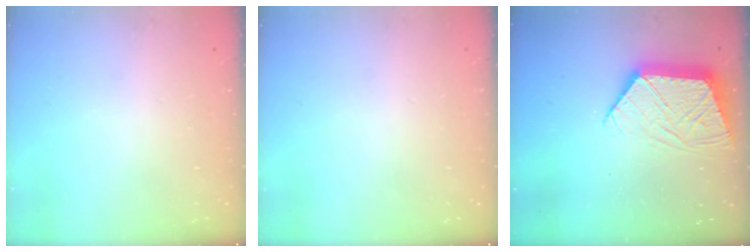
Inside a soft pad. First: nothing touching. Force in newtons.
{"total": 0.0}
{"total": 12.5, "press": 12.5, "slide": 0.9}